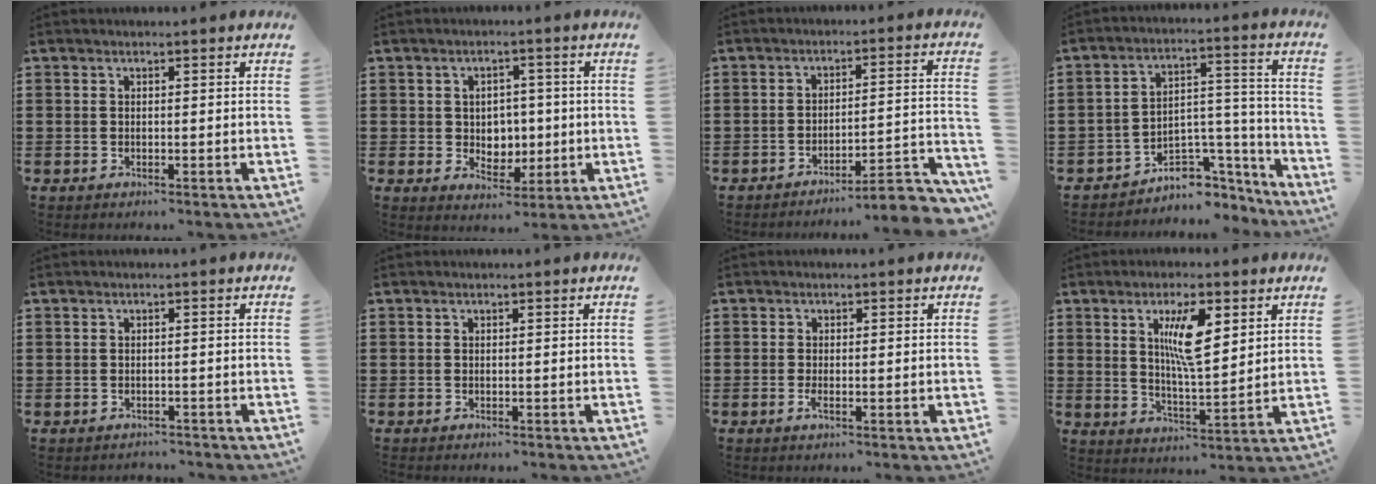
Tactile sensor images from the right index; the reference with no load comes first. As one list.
[{"total": 4.1, "force": [0.4, 3.8, 1.5], "torque": [-0.023, 0.004, -0.001]}, {"total": 5.7, "force": [-4.9, 0.3, 2.9], "torque": [-0.045, -0.011, -0.095]}, {"total": 6.1, "force": [-4.7, 3.4, 1.6], "torque": [-0.032, 0.009, -0.087]}, {"total": 1.0, "force": [-0.9, 0.4, -0.1], "torque": [-0.001, 0.004, -0.021]}, {"total": 0.0}, {"total": 1.6, "force": [-0.7, 0.2, 1.4], "torque": [-0.032, -0.006, -0.014]}, {"total": 8.3, "force": [3.2, 2.5, 7.2], "torque": [-0.133, 0.000, 0.051]}]